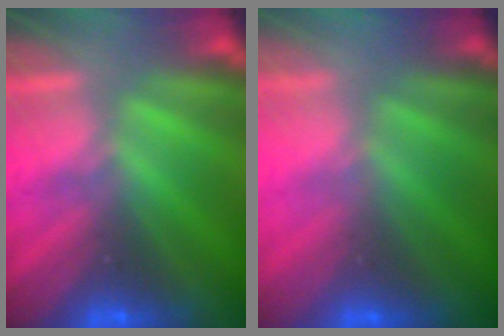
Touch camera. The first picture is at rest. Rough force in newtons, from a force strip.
{"total": 2.4}